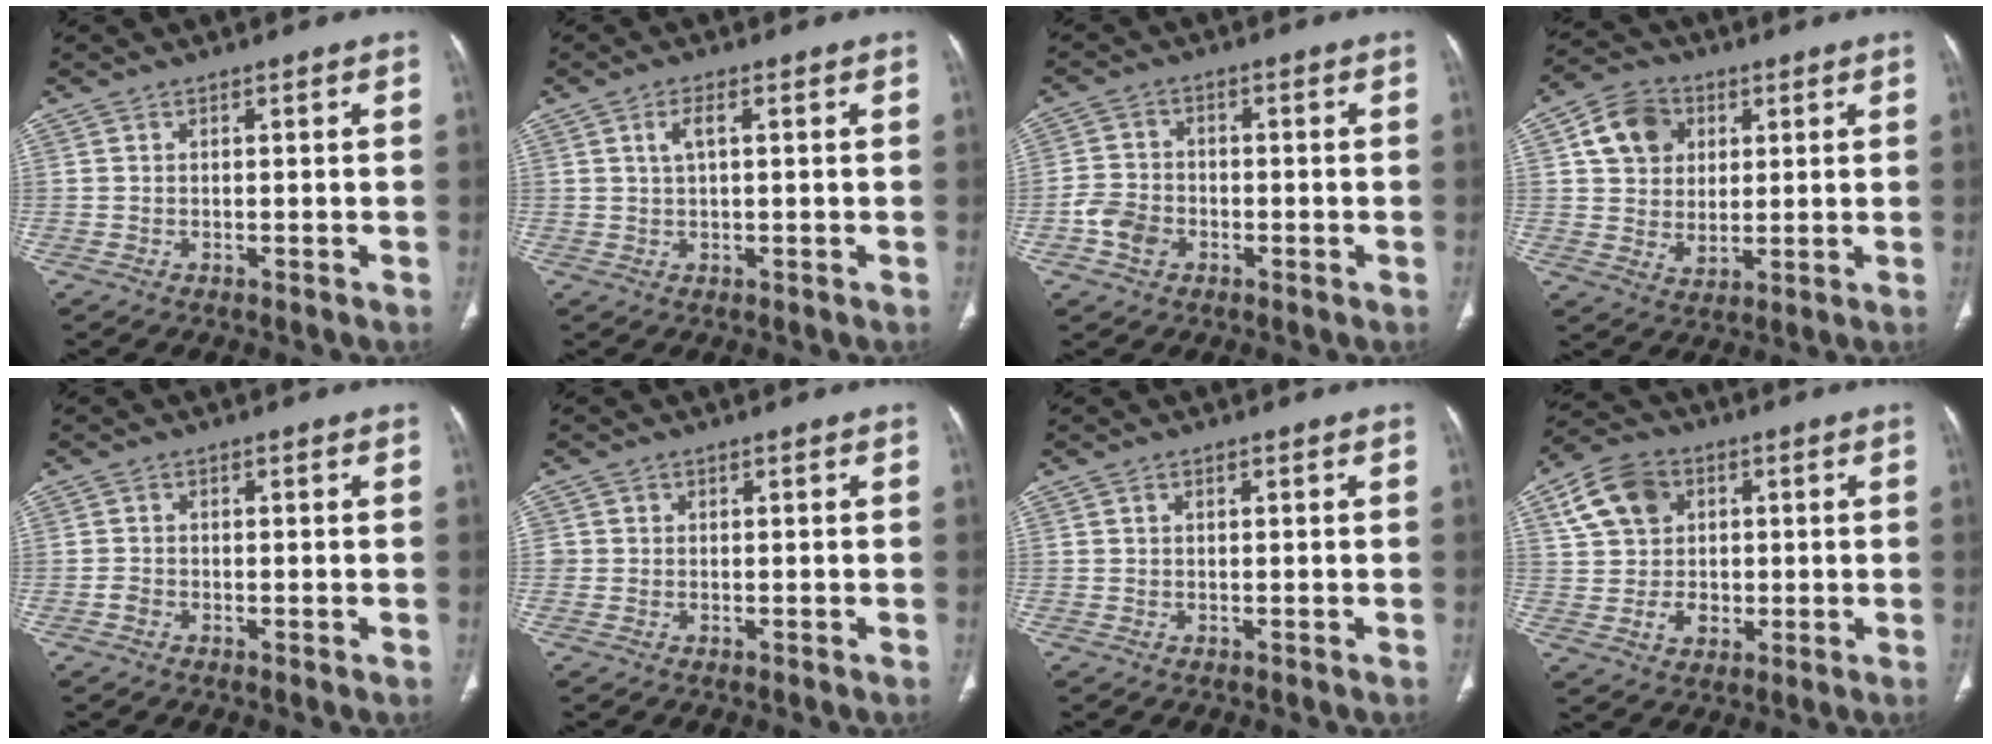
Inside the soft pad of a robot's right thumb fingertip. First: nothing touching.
{"total": 2.7, "force": [0.9, 1.0, 2.4], "torque": [-0.052, 0.007, 0.019]}
{"total": 5.4, "force": [-2.0, 4.2, 2.6], "torque": [-0.039, 0.016, -0.039]}
{"total": 10.6, "force": [3.4, 8.6, 5.1], "torque": [-0.060, -0.009, 0.060]}
{"total": 1.1, "force": [-0.4, 0.7, 0.7], "torque": [-0.011, 0.000, -0.010]}
{"total": 1.2, "force": [0.1, 1.2, 0.1], "torque": [0.008, 0.004, -0.001]}
{"total": 0.5, "force": [0.2, 0.4, 0.3], "torque": [-0.005, 0.000, 0.003]}
{"total": 12.2, "force": [3.2, 10.1, 6.0], "torque": [-0.086, 0.002, 0.059]}